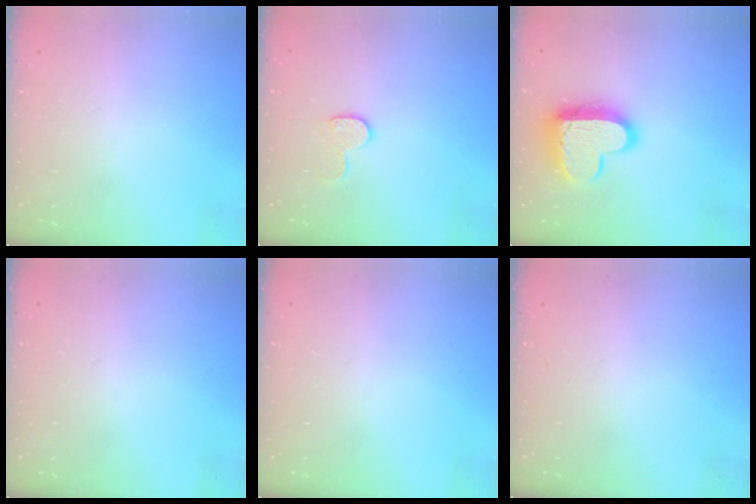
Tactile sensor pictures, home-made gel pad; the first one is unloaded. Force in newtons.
{"total": 8.0, "press": 8.0, "slide": 0.2}
{"total": 14.9, "press": 14.9, "slide": 1.4}
{"total": 0.0}
{"total": 0.0}
{"total": 0.0}